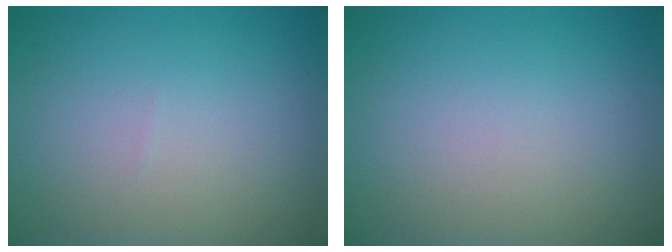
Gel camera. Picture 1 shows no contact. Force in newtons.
{"total": 0.0}